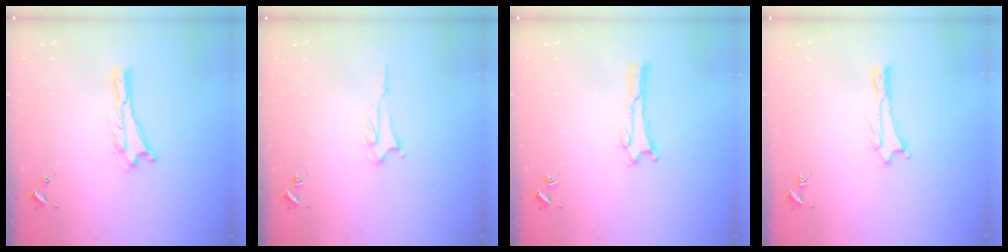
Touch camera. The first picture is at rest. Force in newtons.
{"total": 2.6, "press": 2.6, "slide": 0.3}
{"total": 1.3, "press": 1.3, "slide": 0.4}
{"total": 1.0, "press": 1.0, "slide": 0.2}